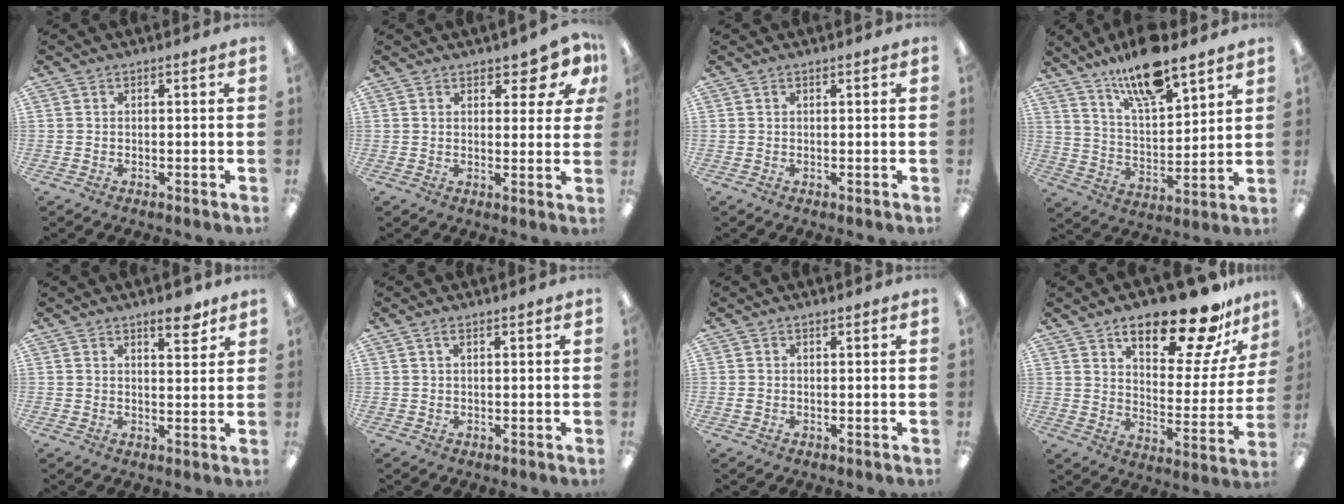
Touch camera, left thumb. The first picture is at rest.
{"total": 6.1, "force": [4.1, 2.7, 3.7], "torque": [-0.040, -0.023, 0.068]}
{"total": 0.0}
{"total": 14.6, "force": [11.8, 3.9, 7.8], "torque": [-0.142, -0.065, 0.204]}
{"total": 5.3, "force": [3.8, 1.9, 3.1], "torque": [-0.023, -0.025, 0.058]}
{"total": 1.5, "force": [0.8, 0.6, 1.2], "torque": [-0.018, 0.000, 0.012]}
{"total": 0.6, "force": [0.1, 0.5, 0.3], "torque": [-0.008, 0.003, 0.001]}
{"total": 21.7, "force": [15.8, 7.4, 12.8], "torque": [-0.177, -0.103, 0.257]}